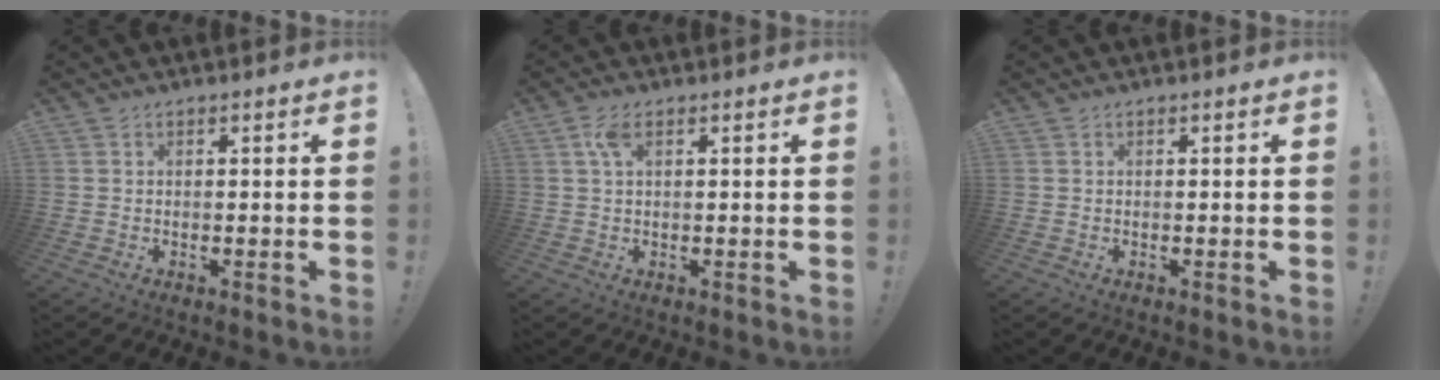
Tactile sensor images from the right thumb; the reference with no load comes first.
{"total": 3.7, "force": [1.3, 1.5, 3.2], "torque": [-0.065, 0.004, 0.023]}
{"total": 0.0}